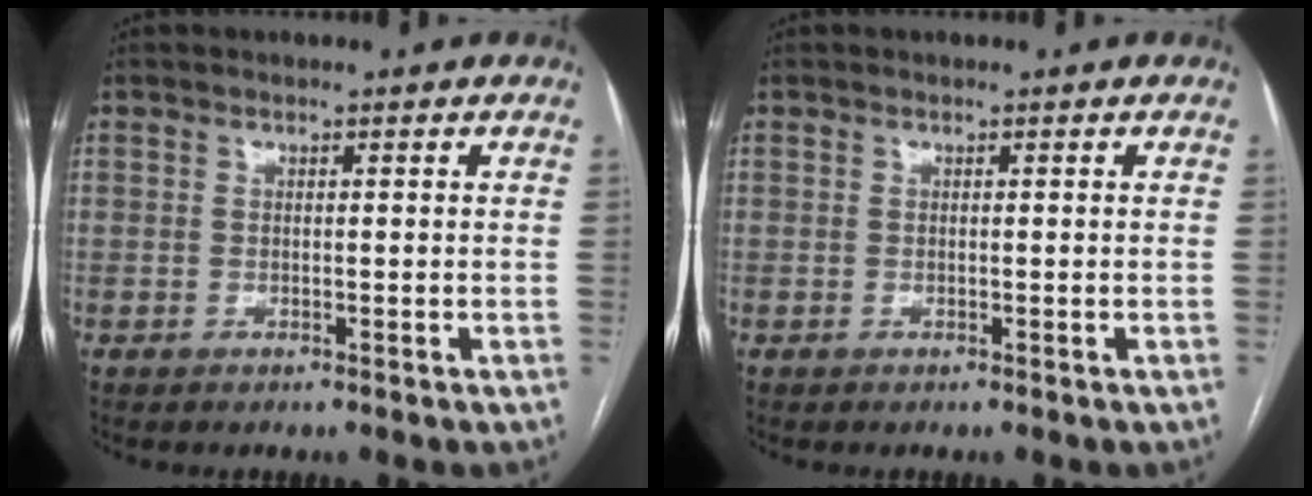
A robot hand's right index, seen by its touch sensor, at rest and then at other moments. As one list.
[{"total": 0.0}]